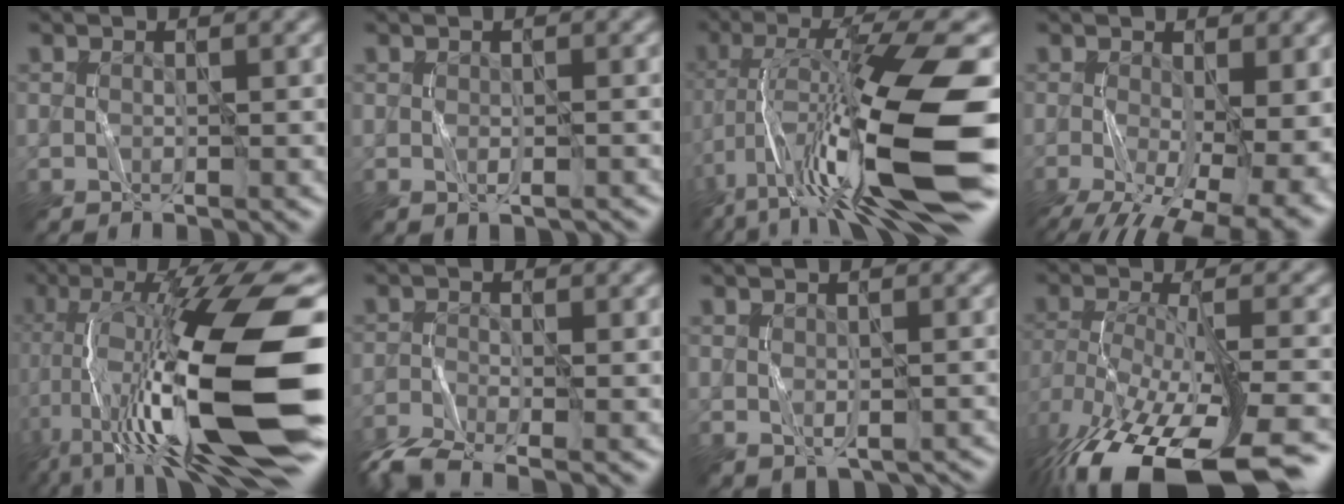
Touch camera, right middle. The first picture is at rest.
{"total": 0.7, "force": [-0.2, 0.3, 0.6], "torque": [-0.013, -0.005, 0.005]}
{"total": 15.7, "force": [-5.8, 3.1, 14.3], "torque": [-0.257, 0.015, -0.085]}
{"total": 13.7, "force": [-3.9, 6.3, 11.5], "torque": [-0.186, -0.041, -0.033]}
{"total": 19.0, "force": [-3.8, 5.3, 17.9], "torque": [-0.313, 0.019, -0.067]}
{"total": 4.5, "force": [-3.6, 1.0, 2.5], "torque": [-0.059, -0.012, -0.075]}
{"total": 1.4, "force": [-0.1, 0.8, 1.0], "torque": [-0.021, -0.008, 0.010]}
{"total": 15.0, "force": [-10.9, 5.0, 9.1], "torque": [-0.199, -0.037, -0.140]}